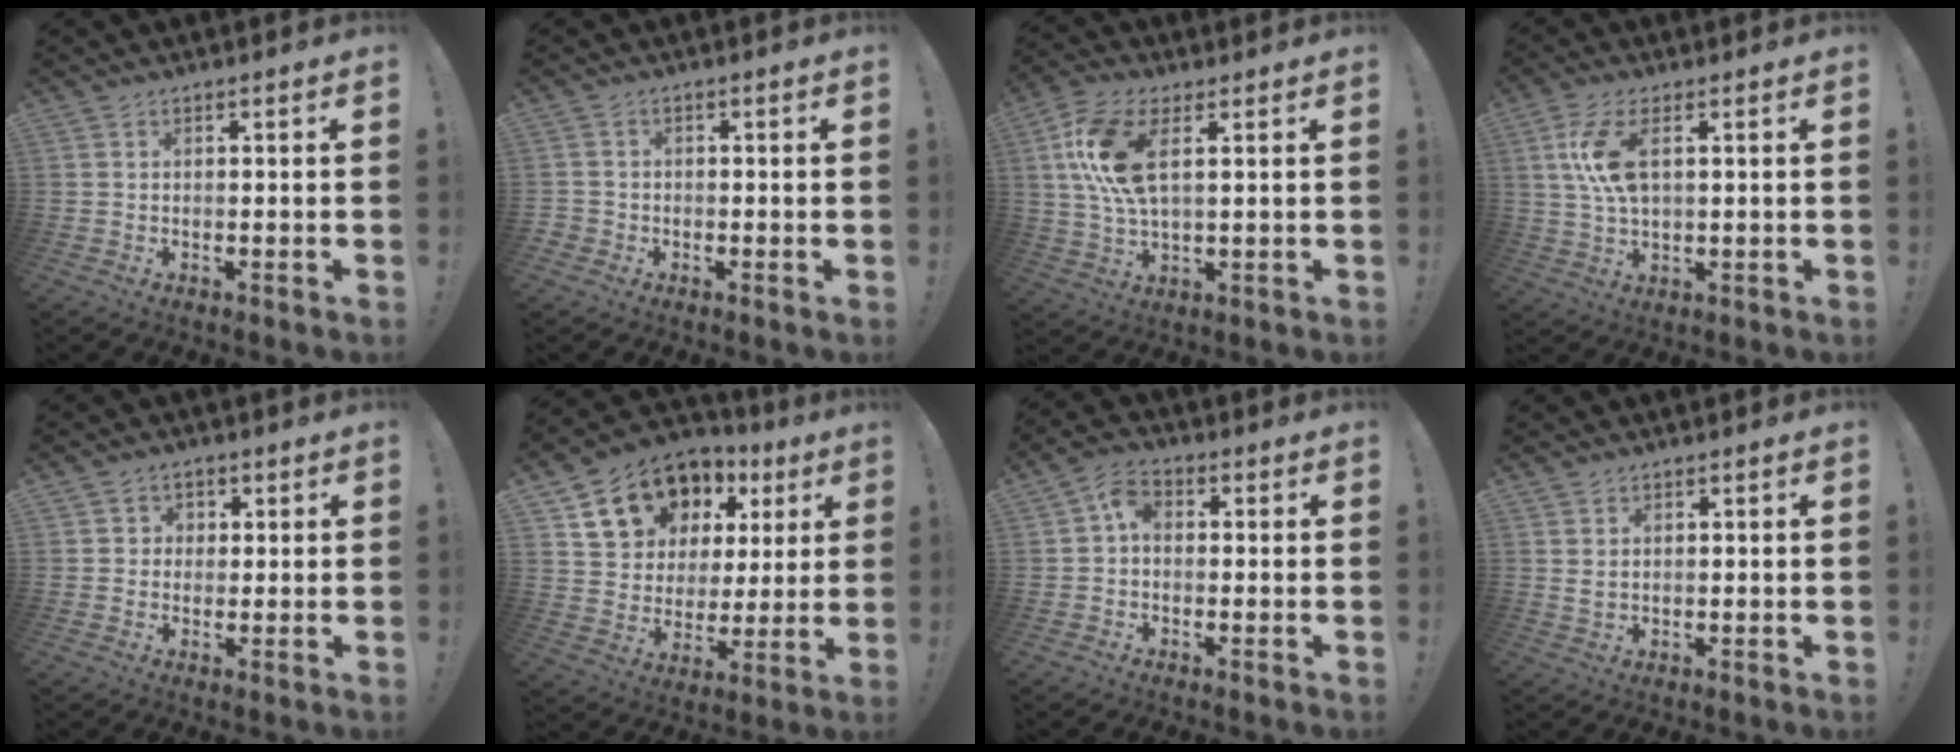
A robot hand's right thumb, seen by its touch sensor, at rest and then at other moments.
{"total": 1.7, "force": [-0.9, 1.3, 0.7], "torque": [-0.010, 0.005, -0.015]}
{"total": 12.8, "force": [3.7, 5.6, 10.9], "torque": [-0.233, -0.009, 0.067]}
{"total": 9.8, "force": [2.2, 4.3, 8.6], "torque": [-0.170, -0.006, 0.040]}
{"total": 3.1, "force": [0.7, 3.0, 0.5], "torque": [0.006, -0.003, 0.008]}
{"total": 16.3, "force": [9.5, 11.5, 6.5], "torque": [-0.100, -0.054, 0.192]}
{"total": 5.5, "force": [0.1, 3.8, 4.0], "torque": [-0.069, 0.007, 0.002]}
{"total": 2.1, "force": [1.1, 1.3, 1.2], "torque": [-0.016, 0.000, 0.018]}